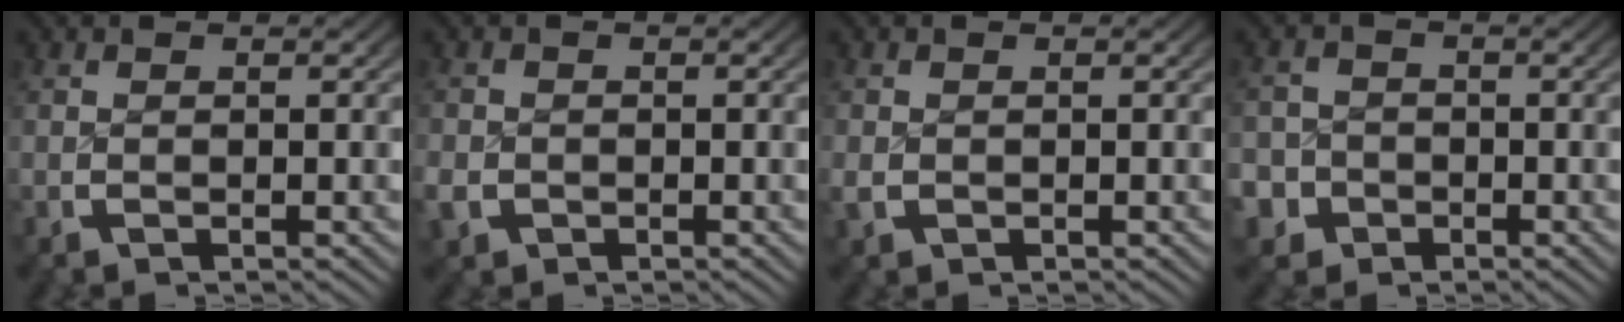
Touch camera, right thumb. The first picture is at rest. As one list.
[{"total": 2.3, "force": [-1.0, 2.0, 0.6], "torque": [-0.019, -0.010, -0.015]}, {"total": 1.1, "force": [-0.2, 1.0, 0.3], "torque": [-0.009, -0.006, -0.001]}, {"total": 5.2, "force": [-2.8, 4.2, 1.0], "torque": [-0.023, -0.027, -0.043]}]